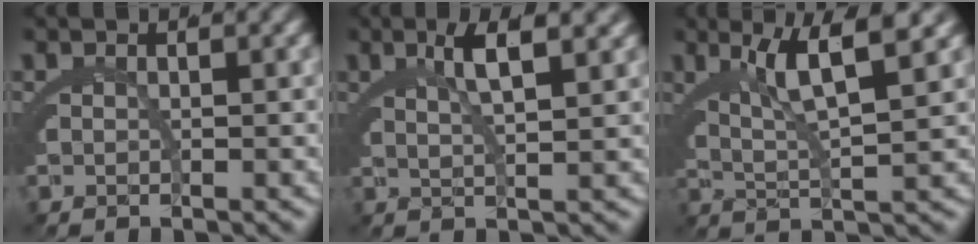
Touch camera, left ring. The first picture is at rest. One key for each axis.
{"total": 3.5, "fx": 2.1, "fy": -0.6, "fz": 2.7, "tx": -0.040, "ty": 0.001, "tz": 0.042}
{"total": 5.1, "fx": 2.5, "fy": 0.7, "fz": 4.3, "tx": -0.072, "ty": 0.005, "tz": 0.045}